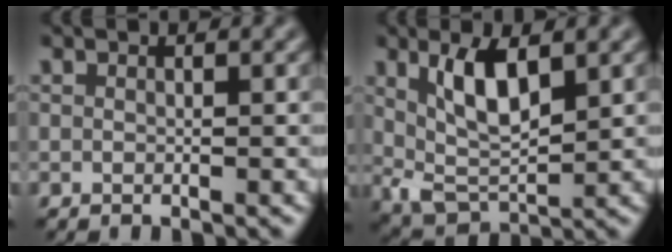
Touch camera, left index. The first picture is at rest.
{"total": 5.6, "force": [1.9, 2.3, 4.7], "torque": [-0.098, -0.006, 0.040]}